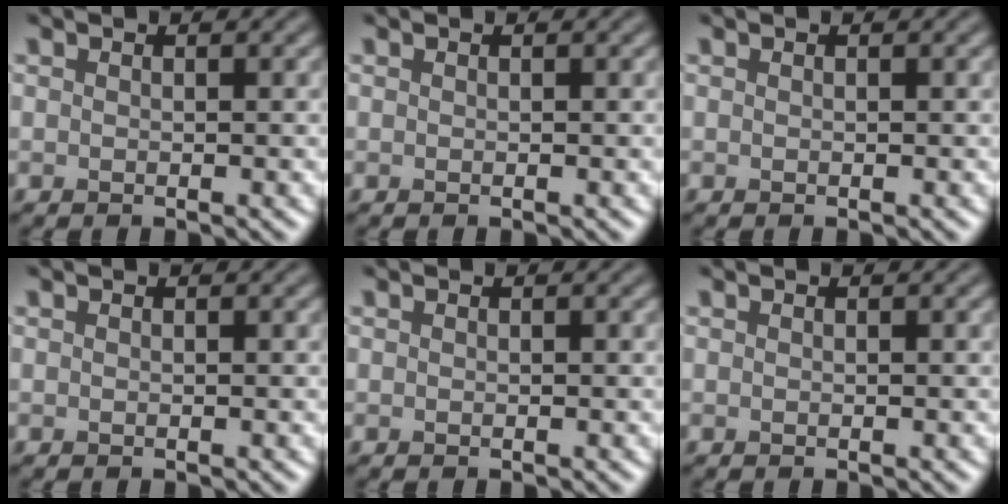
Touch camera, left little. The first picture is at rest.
{"total": 0.0}
{"total": 0.0}
{"total": 0.0}
{"total": 0.0}
{"total": 0.0}